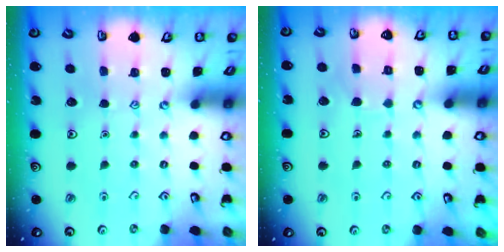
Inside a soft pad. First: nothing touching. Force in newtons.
{"total": 4.9, "press": 4.8, "slide": 0.3}